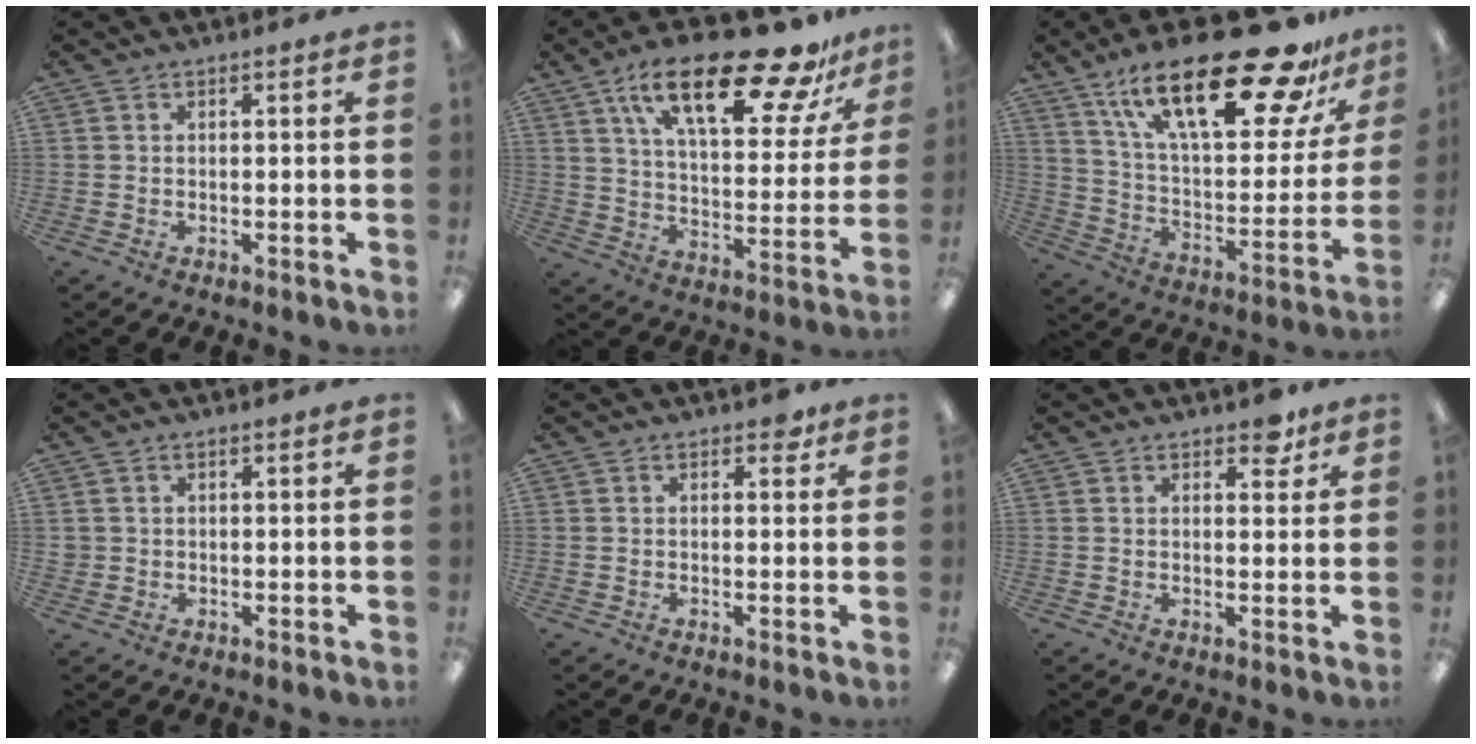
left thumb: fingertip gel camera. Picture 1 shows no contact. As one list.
[{"total": 24.4, "force": [16.0, 8.5, 16.4], "torque": [-0.257, -0.085, 0.261]}, {"total": 30.2, "force": [18.9, 10.7, 20.9], "torque": [-0.338, -0.105, 0.315]}, {"total": 1.3, "force": [0.3, 1.2, 0.1], "torque": [-0.003, 0.004, 0.004]}, {"total": 2.3, "force": [1.4, 1.4, 1.2], "torque": [-0.010, -0.001, 0.020]}, {"total": 3.7, "force": [2.7, 1.9, 1.7], "torque": [-0.007, -0.010, 0.043]}]